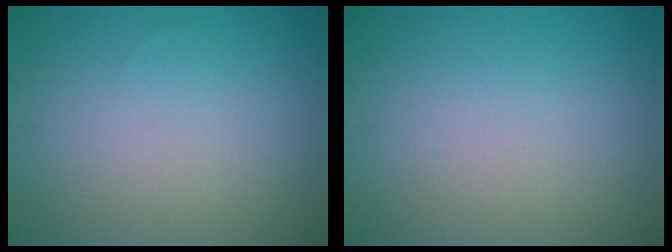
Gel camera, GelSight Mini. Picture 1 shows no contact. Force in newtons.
{"total": 0.0}